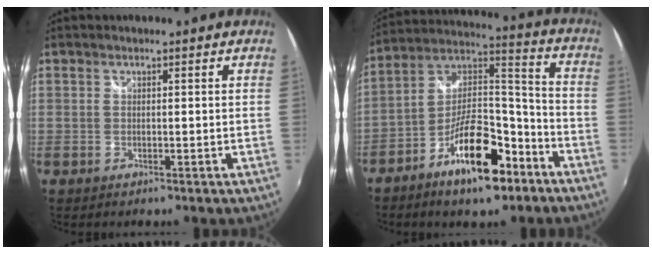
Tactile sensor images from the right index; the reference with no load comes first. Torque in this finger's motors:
{"motor_torque": [0.72, -0.81, 0.29, 0.00]}